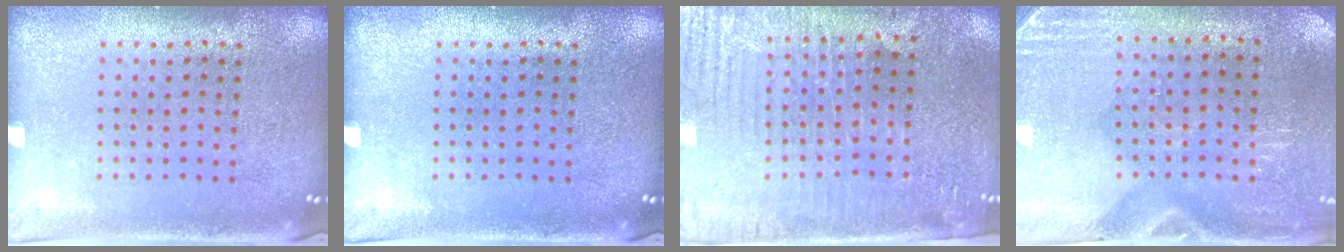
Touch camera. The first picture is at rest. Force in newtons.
{"total": 0.0}
{"total": 3.7, "press": 3.4, "slide": 1.5}
{"total": 3.0, "press": 2.6, "slide": 1.4}